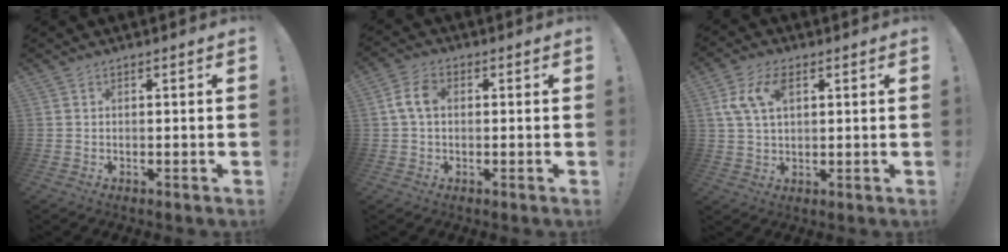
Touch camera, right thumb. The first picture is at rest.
{"total": 6.4, "force": [0.6, 4.1, 4.9], "torque": [-0.096, 0.014, 0.014]}
{"total": 9.4, "force": [3.4, 5.7, 6.7], "torque": [-0.132, 0.003, 0.063]}